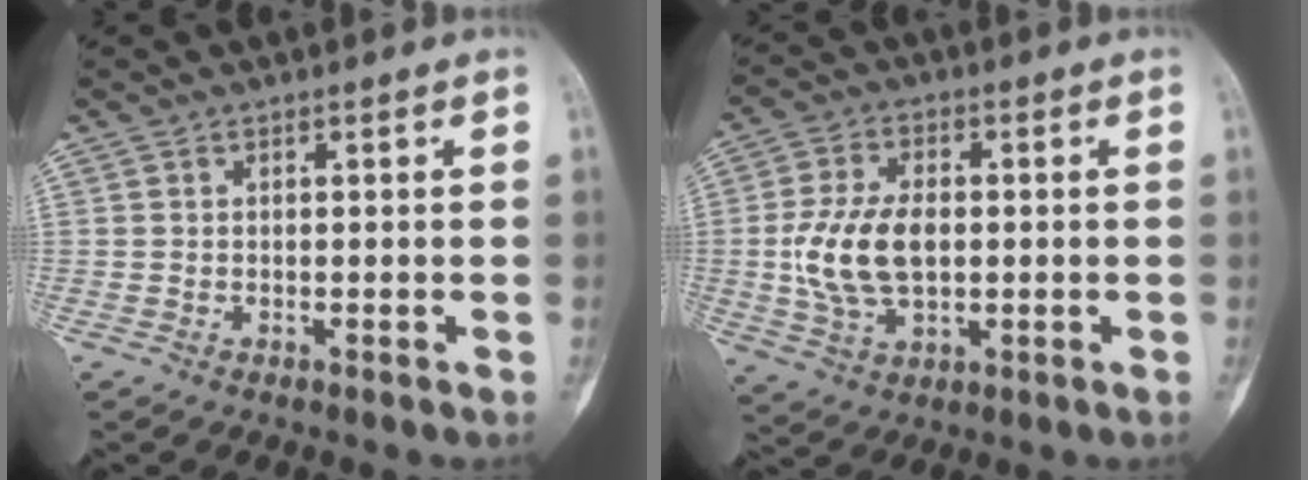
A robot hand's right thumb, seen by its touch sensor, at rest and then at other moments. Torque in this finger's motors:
{"motor_torque": [1.97, 1.52, 1.23, -0.39, 0.12]}